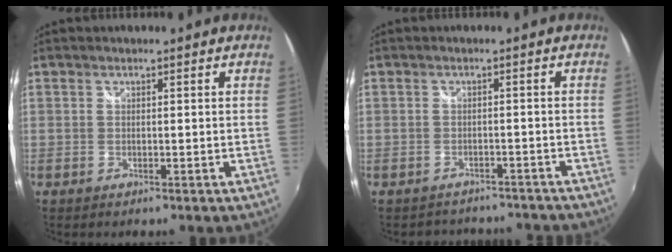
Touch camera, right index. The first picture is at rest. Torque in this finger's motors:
{"motor_torque": [0.01, 0.01, -0.01, 0.00]}